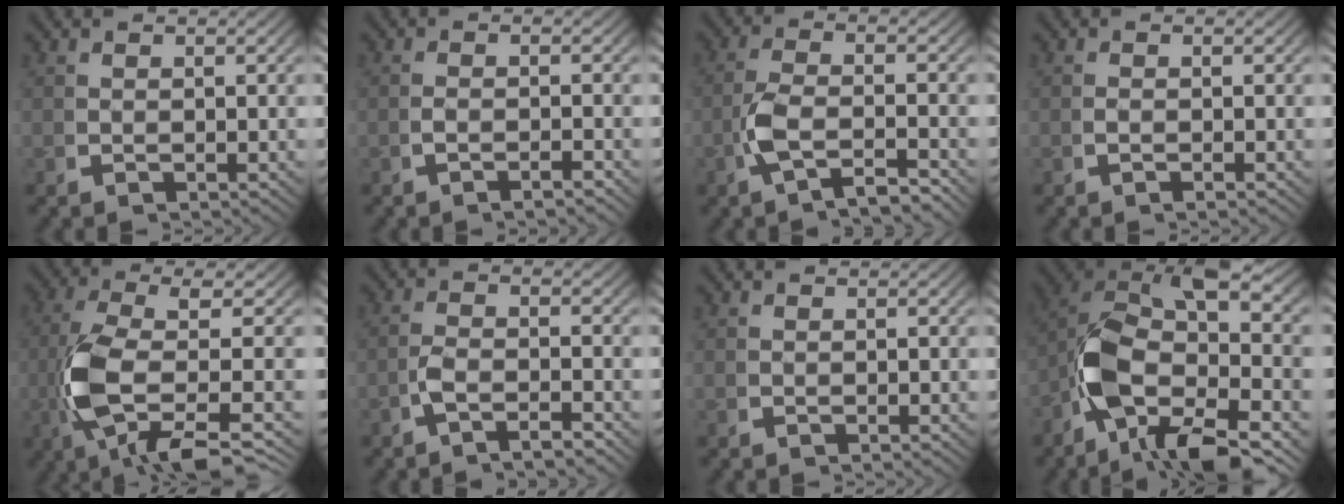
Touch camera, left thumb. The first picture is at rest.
{"total": 1.3, "force": [-0.9, -0.1, 1.0], "torque": [-0.026, 0.004, -0.017]}
{"total": 4.3, "force": [-1.4, 1.9, 3.6], "torque": [-0.092, -0.002, -0.026]}
{"total": 0.7, "force": [-0.4, -0.1, 0.6], "torque": [-0.018, 0.002, -0.006]}
{"total": 10.4, "force": [-1.6, 4.7, 9.1], "torque": [-0.223, -0.030, -0.003]}
{"total": 2.4, "force": [-1.3, 0.6, 1.9], "torque": [-0.044, 0.003, -0.030]}
{"total": 0.0}
{"total": 15.3, "force": [-1.4, 9.0, 12.3], "torque": [-0.254, -0.043, -0.005]}